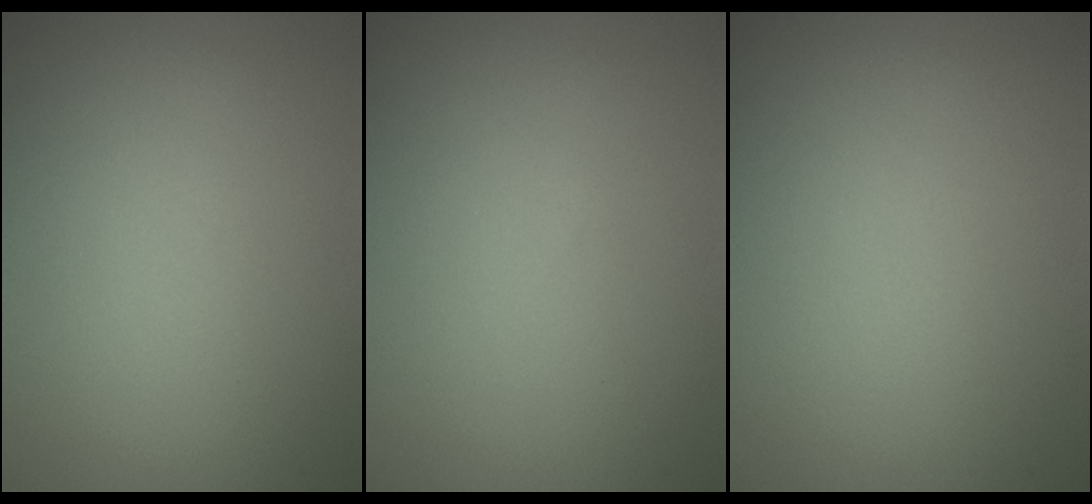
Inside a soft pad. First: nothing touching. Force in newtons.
{"total": 0.0}
{"total": 0.0}